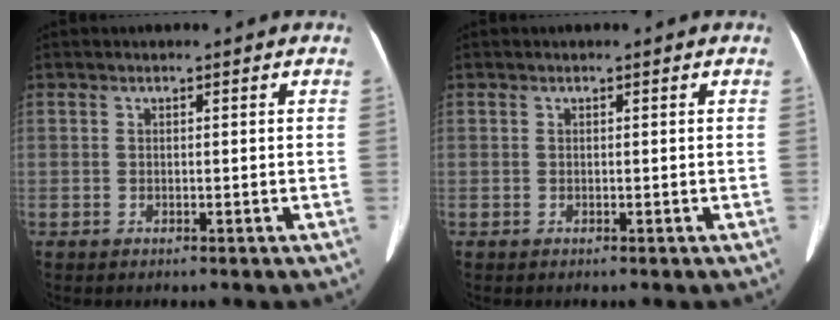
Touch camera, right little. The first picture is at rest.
{"total": 0.0}